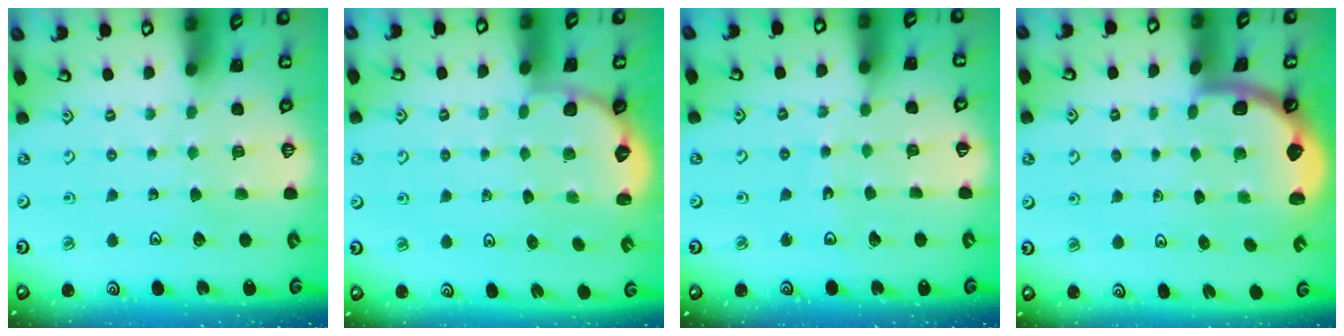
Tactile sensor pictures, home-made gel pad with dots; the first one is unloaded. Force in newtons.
{"total": 2.9, "press": 2.6, "slide": 1.2}
{"total": 3.9, "press": 3.8, "slide": 0.5}
{"total": 1.6, "press": 1.6, "slide": 0.1}